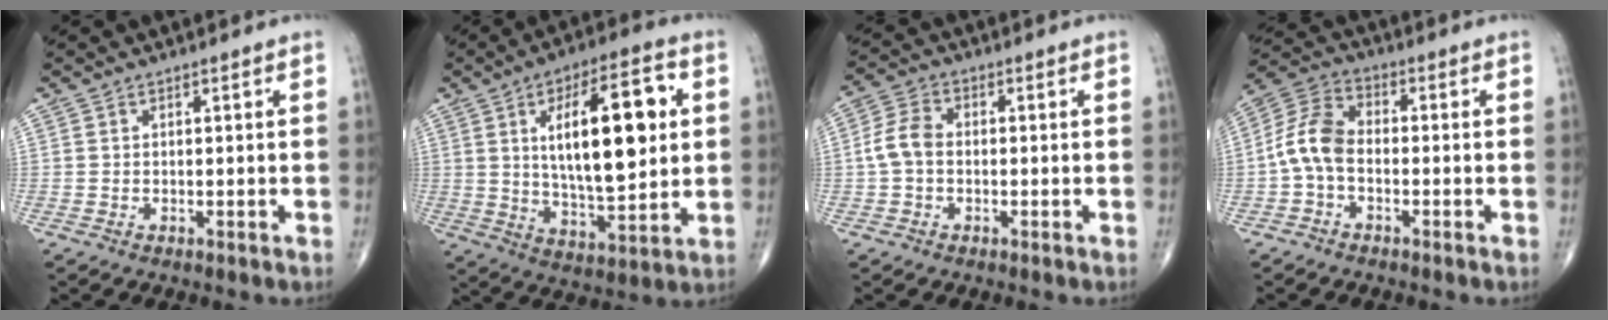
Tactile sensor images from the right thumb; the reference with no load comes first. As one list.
[{"total": 20.5, "force": [4.1, 7.8, 18.5], "torque": [-0.269, -0.006, 0.065]}, {"total": 5.4, "force": [-0.4, 3.8, 3.9], "torque": [-0.078, 0.017, -0.018]}, {"total": 8.3, "force": [-1.6, 5.2, 6.3], "torque": [-0.125, 0.029, -0.046]}]